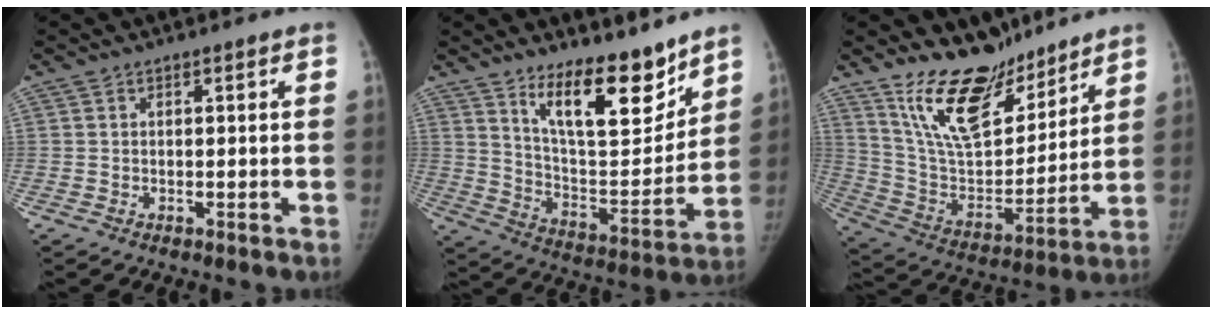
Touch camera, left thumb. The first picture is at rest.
{"total": 16.7, "force": [12.0, 5.7, 10.0], "torque": [-0.108, -0.098, 0.206]}
{"total": 17.9, "force": [14.0, 7.5, 8.3], "torque": [-0.098, -0.092, 0.259]}